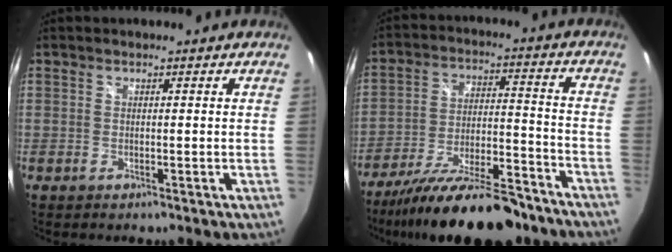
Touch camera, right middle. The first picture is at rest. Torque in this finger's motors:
{"motor_torque": [1.30, -0.84, 0.39, 0.21]}